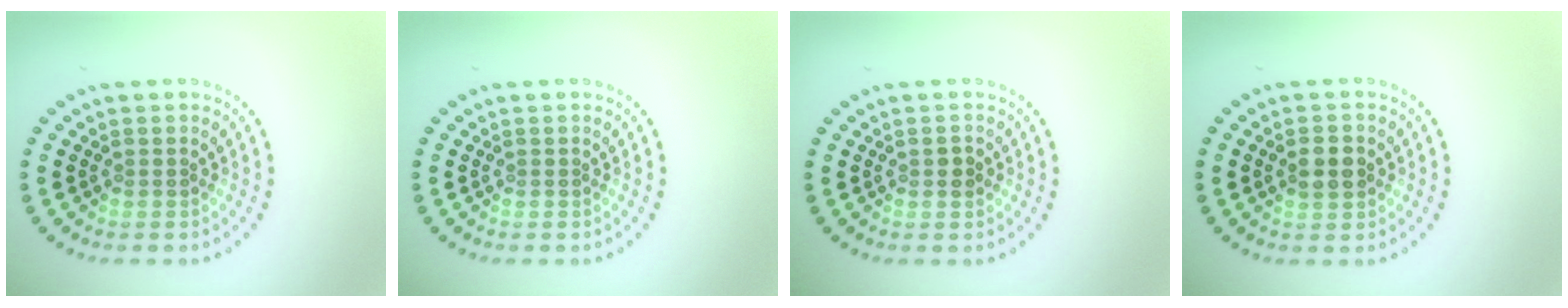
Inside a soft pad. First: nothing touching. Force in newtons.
{"total": 0.0}
{"total": 1.0, "press": 1.0, "slide": 0.1}
{"total": 2.7, "press": 2.7, "slide": 0.3}